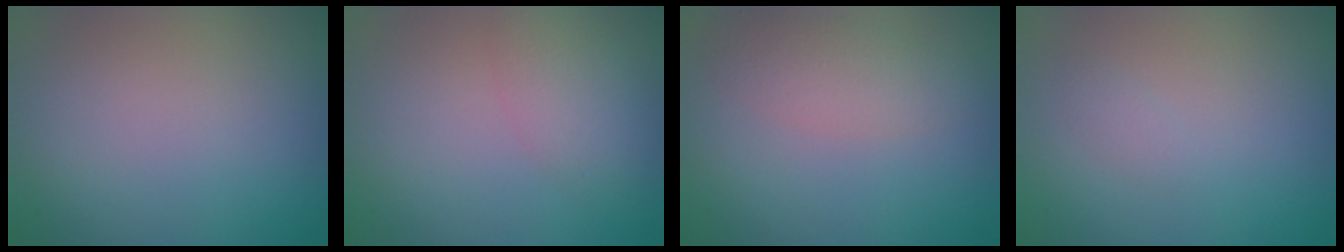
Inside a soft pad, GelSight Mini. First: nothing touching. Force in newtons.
{"total": 2.9, "press": 2.9, "slide": 0.1}
{"total": 2.7, "press": 2.7, "slide": 0.1}
{"total": 0.7, "press": 0.7, "slide": 0.0}